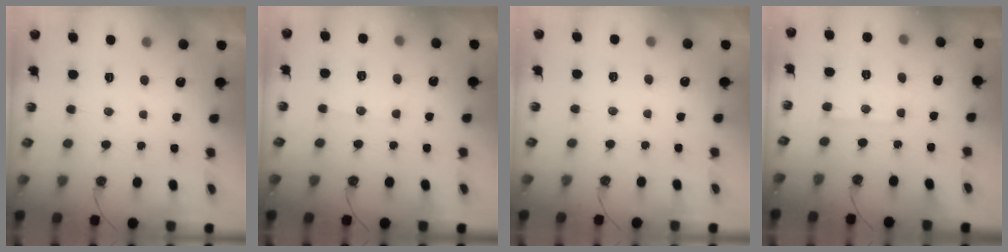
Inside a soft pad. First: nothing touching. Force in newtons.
{"total": 9.0, "press": 9.0, "slide": 0.8}
{"total": 1.9, "press": 1.9, "slide": 0.3}
{"total": 6.5, "press": 6.5, "slide": 0.5}